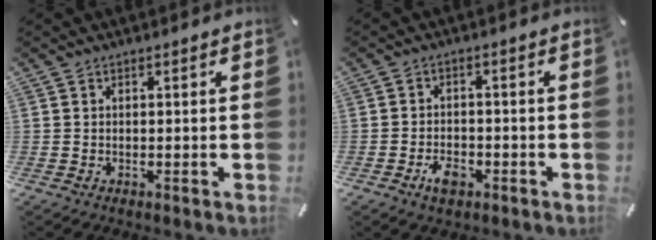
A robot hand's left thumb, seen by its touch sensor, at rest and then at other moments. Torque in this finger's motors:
{"motor_torque": [-0.01, 0.02, 0.00, 0.01, 0.02]}